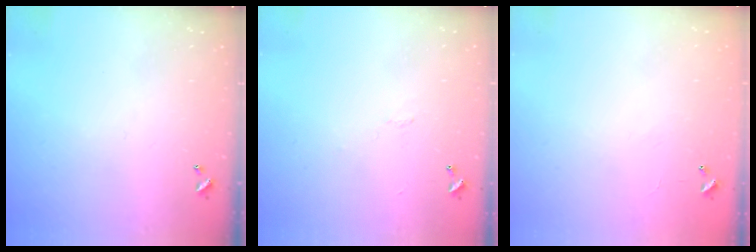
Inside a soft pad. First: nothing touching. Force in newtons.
{"total": 0.6, "press": 0.4, "slide": 0.5}
{"total": 8.1, "press": 8.0, "slide": 0.8}